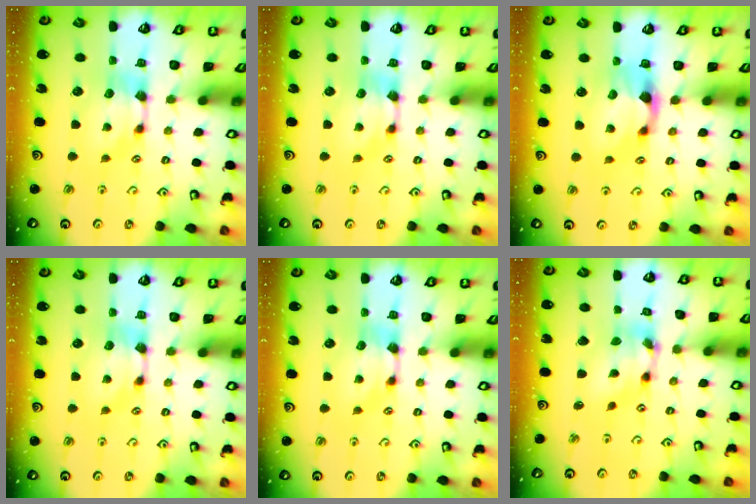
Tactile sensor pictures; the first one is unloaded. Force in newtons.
{"total": 0.0}
{"total": 2.2, "press": 1.8, "slide": 1.1}
{"total": 0.0}
{"total": 0.0}
{"total": 6.2, "press": 5.7, "slide": 2.4}